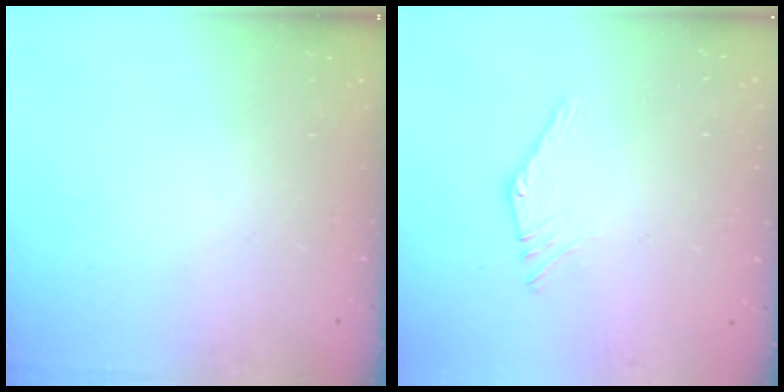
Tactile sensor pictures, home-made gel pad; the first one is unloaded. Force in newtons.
{"total": 2.4, "press": 2.4, "slide": 0.1}